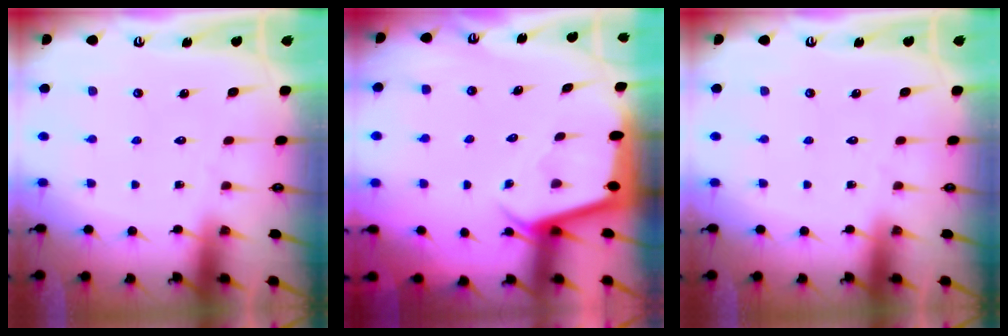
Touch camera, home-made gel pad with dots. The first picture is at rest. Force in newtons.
{"total": 2.9, "press": 2.9, "slide": 0.3}
{"total": 0.0}